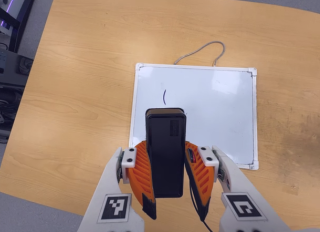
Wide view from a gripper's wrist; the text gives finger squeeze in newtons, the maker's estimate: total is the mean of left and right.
{"total": 8.1, "left": 7.1, "right": 9.2}